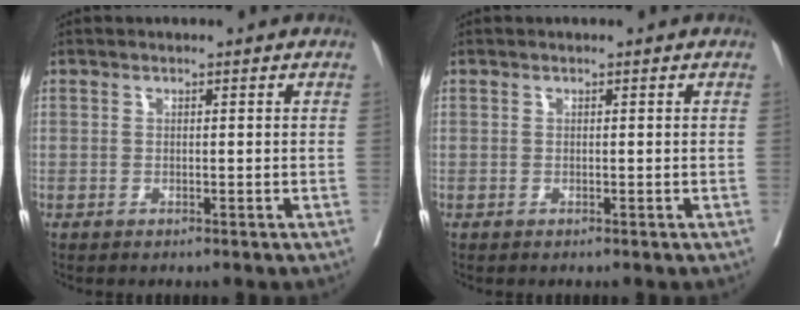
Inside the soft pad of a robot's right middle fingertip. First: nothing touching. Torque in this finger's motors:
{"motor_torque": [0.22, -0.22, -0.65, -0.17]}